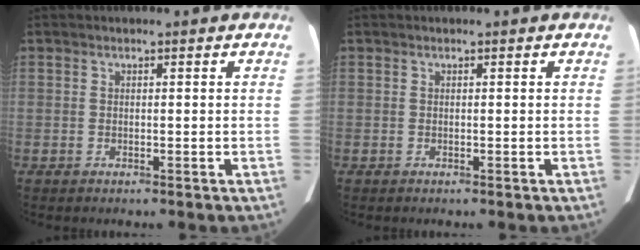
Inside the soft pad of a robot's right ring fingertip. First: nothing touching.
{"total": 0.0}